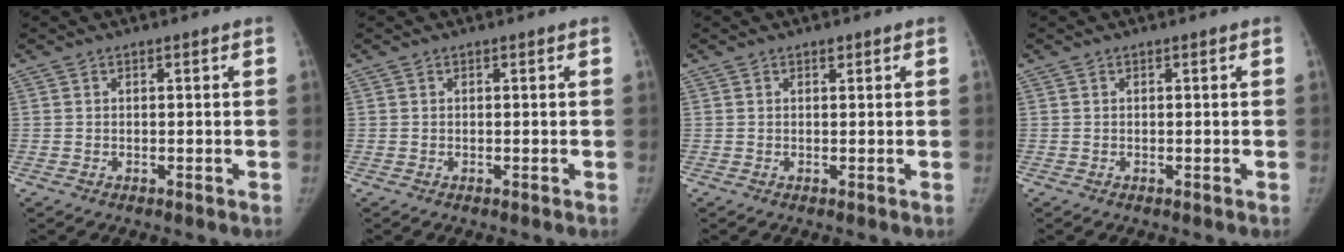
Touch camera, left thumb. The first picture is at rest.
{"total": 0.0}
{"total": 0.8, "force": [0.6, 0.4, 0.4], "torque": [-0.002, -0.003, 0.007]}
{"total": 0.0}